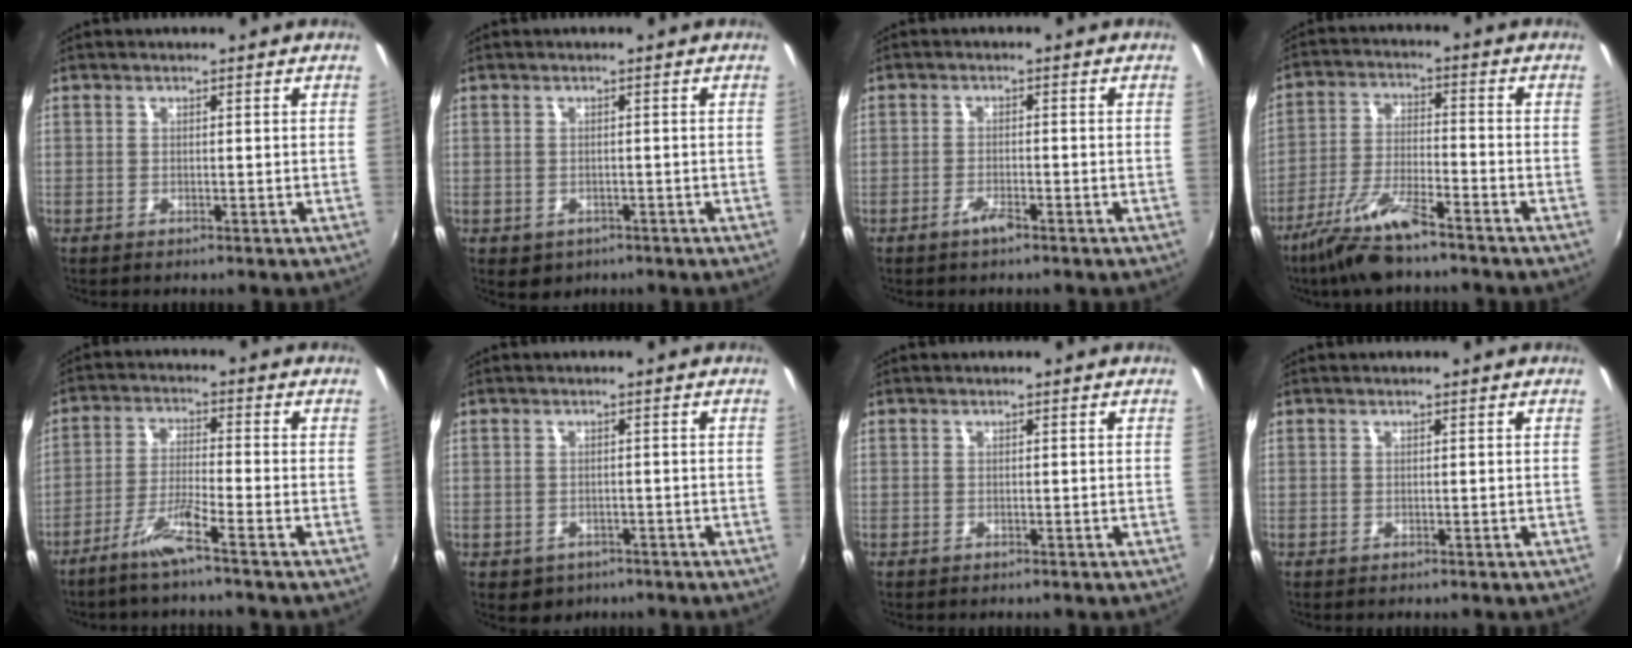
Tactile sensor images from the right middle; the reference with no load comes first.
{"total": 2.7, "force": [-1.0, 2.3, 1.0], "torque": [-0.025, -0.006, -0.008]}
{"total": 2.4, "force": [-1.8, 0.5, 1.6], "torque": [-0.038, -0.002, -0.038]}
{"total": 10.9, "force": [-8.3, 2.1, 6.8], "torque": [-0.144, -0.012, -0.156]}
{"total": 6.1, "force": [-4.4, -0.7, 4.2], "torque": [-0.095, -0.002, -0.086]}
{"total": 3.4, "force": [-1.6, 2.8, 1.0], "torque": [-0.028, -0.005, -0.017]}
{"total": 0.0}
{"total": 0.0}